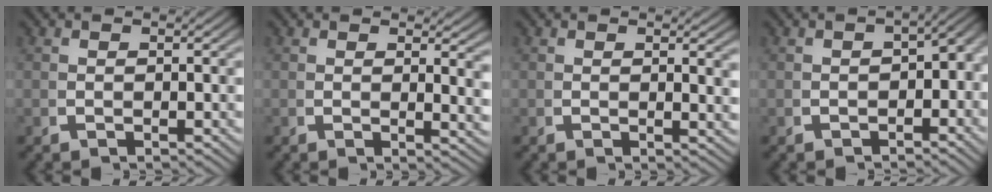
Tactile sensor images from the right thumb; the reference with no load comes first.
{"total": 2.0, "force": [0.9, 0.6, 1.7], "torque": [-0.013, -0.010, 0.013]}
{"total": 1.2, "force": [0.5, 0.1, 1.1], "torque": [-0.013, -0.007, 0.008]}
{"total": 2.8, "force": [-1.1, 1.9, 1.7], "torque": [-0.014, -0.003, -0.016]}